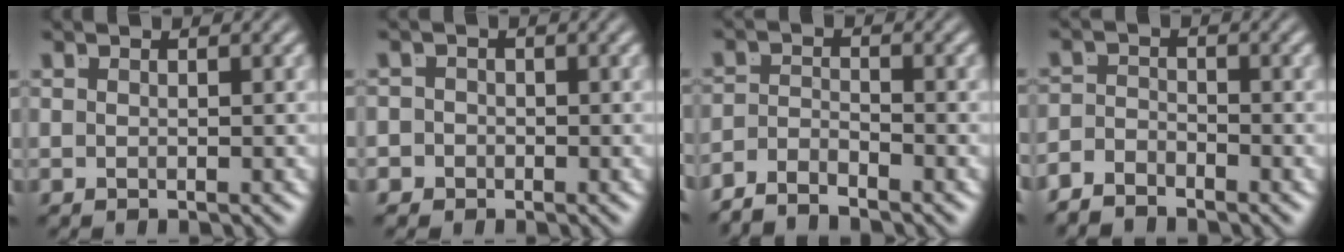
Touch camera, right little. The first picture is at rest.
{"total": 2.7, "force": [-1.4, 2.3, 0.0], "torque": [-0.011, -0.014, -0.025]}
{"total": 3.5, "force": [-3.2, 1.0, 0.9], "torque": [-0.015, -0.010, -0.056]}
{"total": 2.8, "force": [-2.6, 1.0, 0.4], "torque": [-0.005, -0.018, -0.042]}